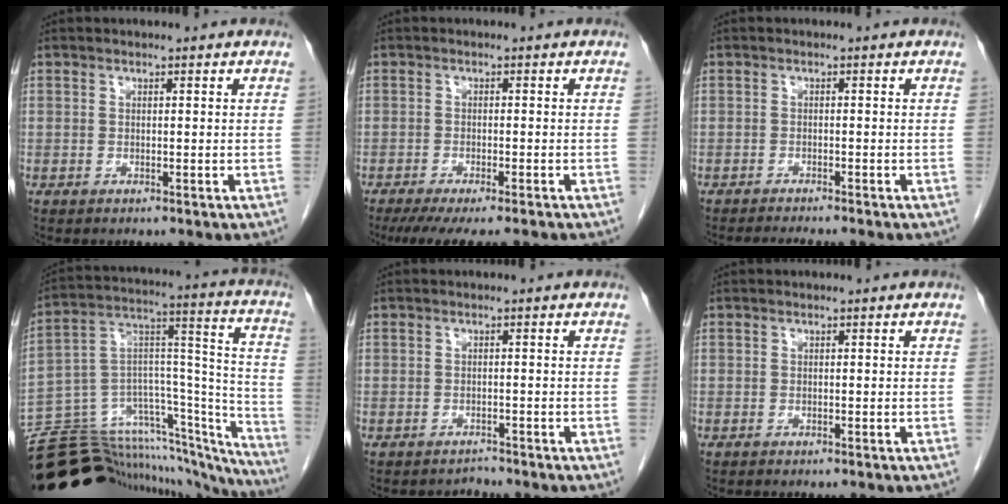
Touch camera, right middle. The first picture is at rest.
{"total": 10.3, "force": [-8.8, 1.1, 5.3], "torque": [-0.066, -0.022, -0.122]}
{"total": 5.0, "force": [-4.5, -0.2, 2.1], "torque": [-0.027, -0.013, -0.067]}
{"total": 32.2, "force": [-29.0, 7.0, 12.1], "torque": [-0.135, 0.034, -0.422]}
{"total": 1.1, "force": [-1.0, 0.0, -0.5], "torque": [0.009, -0.008, -0.015]}
{"total": 0.0}